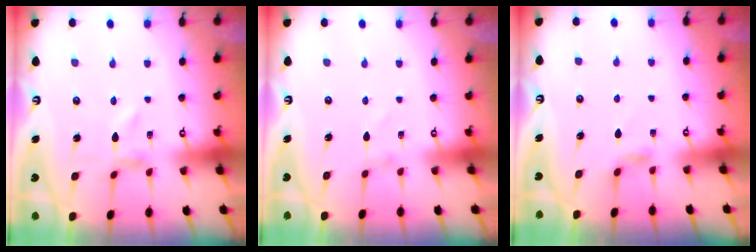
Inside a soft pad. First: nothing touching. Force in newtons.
{"total": 0.8, "press": 0.8, "slide": 0.0}
{"total": 3.4, "press": 3.3, "slide": 0.6}